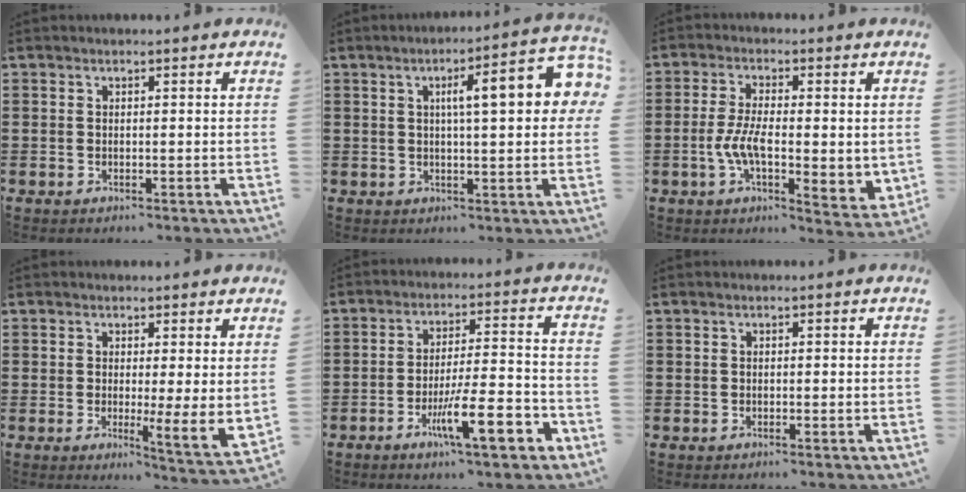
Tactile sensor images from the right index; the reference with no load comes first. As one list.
[{"total": 9.5, "force": [2.3, 2.1, 9.0], "torque": [-0.139, -0.002, 0.029]}, {"total": 7.8, "force": [-0.9, 3.2, 7.1], "torque": [-0.149, -0.002, -0.017]}, {"total": 4.6, "force": [1.8, 1.0, 4.1], "torque": [-0.061, -0.028, 0.033]}, {"total": 11.4, "force": [-5.2, 2.4, 9.9], "torque": [-0.161, 0.004, -0.090]}, {"total": 0.0}]